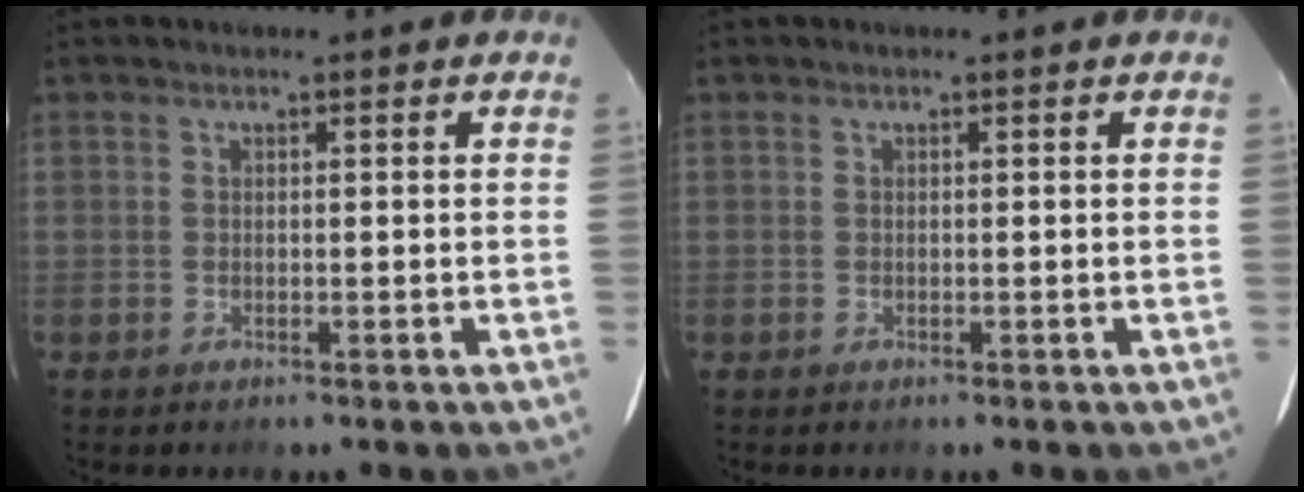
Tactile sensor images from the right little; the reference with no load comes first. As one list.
[{"total": 0.0}]